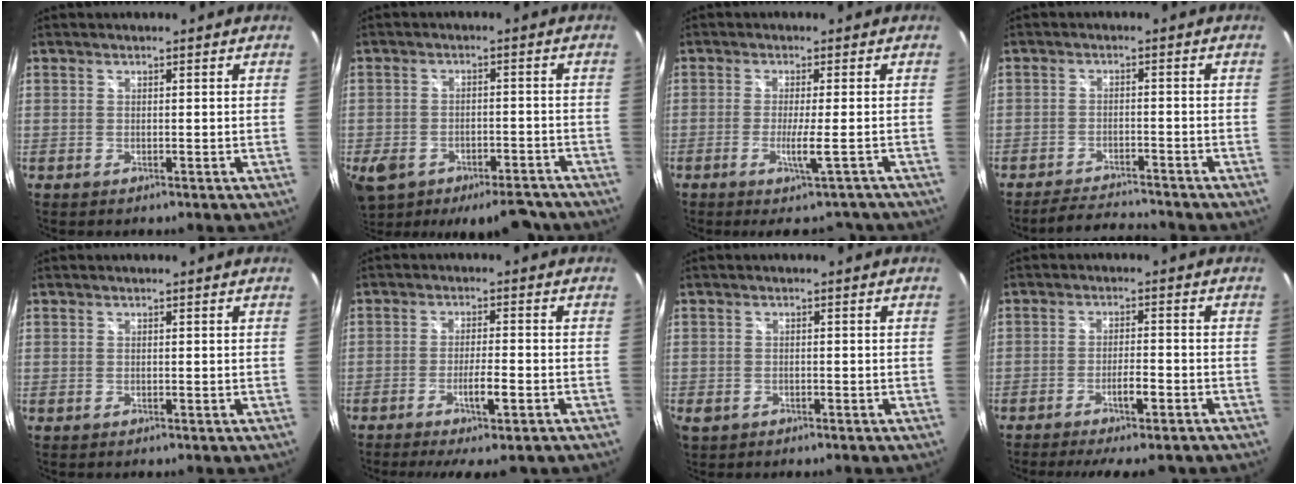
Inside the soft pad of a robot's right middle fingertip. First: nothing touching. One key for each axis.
{"total": 14.9, "fx": -9.6, "fy": 8.3, "fz": 7.9, "tx": -0.184, "ty": -0.012, "tz": -0.134}
{"total": 6.2, "fx": -4.6, "fy": -0.1, "fz": 4.1, "tx": -0.058, "ty": -0.018, "tz": -0.070}
{"total": 6.1, "fx": -6.0, "fy": 0.1, "fz": 1.3, "tx": -0.043, "ty": 0.005, "tz": -0.098}
{"total": 0.0}
{"total": 7.2, "fx": -4.5, "fy": 0.7, "fz": 5.6, "tx": -0.113, "ty": -0.016, "tz": -0.072}
{"total": 2.7, "fx": -1.5, "fy": 1.9, "fz": 1.2, "tx": -0.028, "ty": -0.005, "tz": -0.025}
{"total": 8.9, "fx": -7.1, "fy": 1.3, "fz": 5.3, "tx": -0.109, "ty": -0.015, "tz": -0.108}